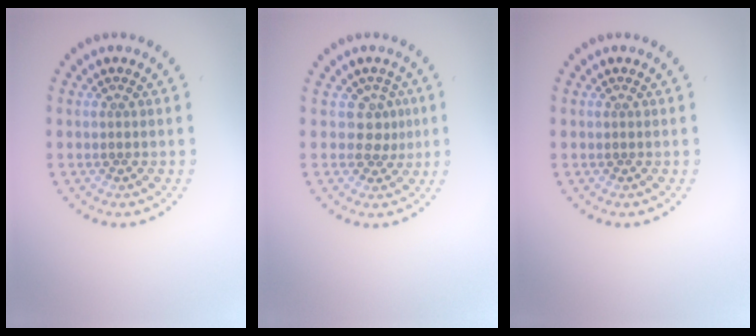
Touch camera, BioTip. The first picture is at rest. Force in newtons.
{"total": 2.0, "press": 1.4, "slide": 1.4}
{"total": 0.0}